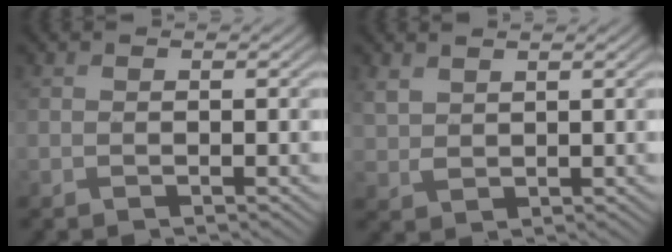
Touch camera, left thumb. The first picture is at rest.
{"total": 2.6, "force": [1.8, 1.5, 1.2], "torque": [-0.035, -0.003, 0.041]}